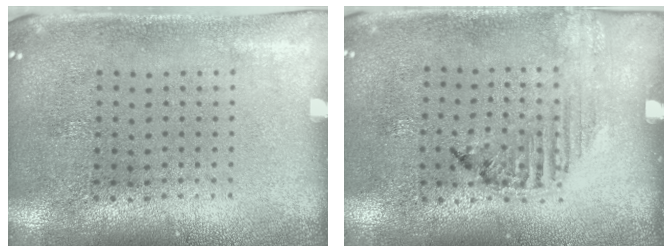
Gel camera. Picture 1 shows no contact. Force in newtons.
{"total": 1.2, "press": 1.2, "slide": 0.4}